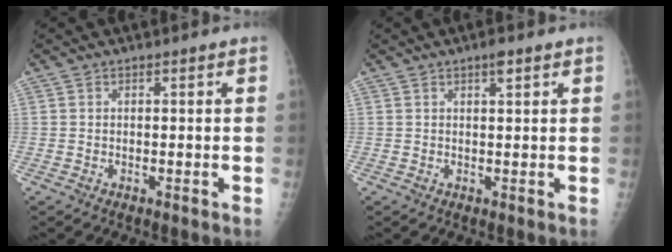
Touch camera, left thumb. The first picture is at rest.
{"total": 2.1, "force": [1.3, 0.4, 1.6], "torque": [-0.024, -0.004, 0.019]}